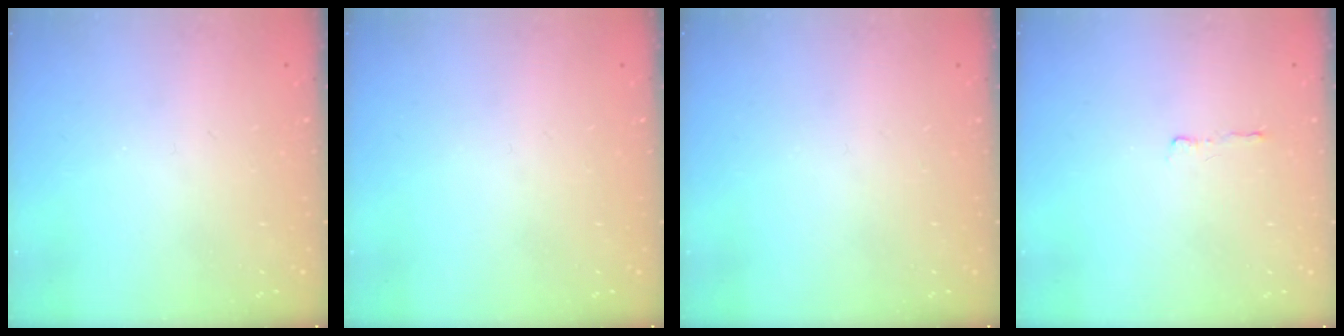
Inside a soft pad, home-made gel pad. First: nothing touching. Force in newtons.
{"total": 0.0}
{"total": 0.0}
{"total": 2.9, "press": 2.8, "slide": 0.5}